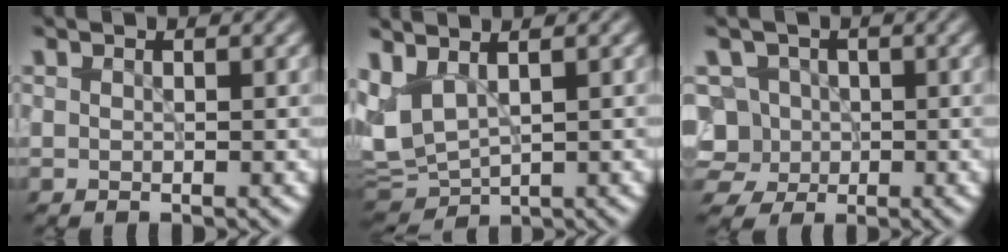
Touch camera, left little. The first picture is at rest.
{"total": 4.6, "force": [1.5, 2.3, 3.7], "torque": [-0.091, 0.002, 0.033]}
{"total": 6.5, "force": [-0.8, 6.0, 2.4], "torque": [-0.043, 0.025, -0.038]}